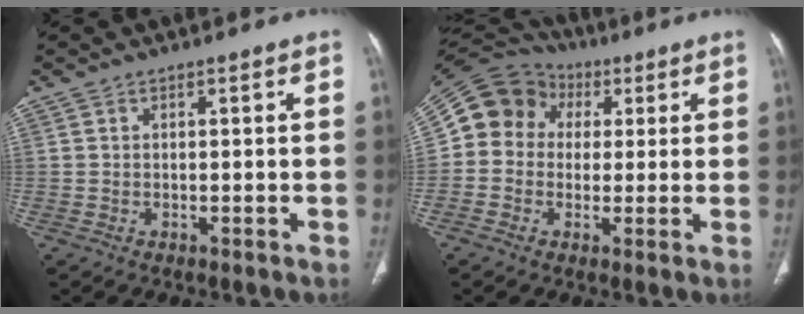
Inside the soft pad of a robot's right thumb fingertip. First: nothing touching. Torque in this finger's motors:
{"motor_torque": [1.60, 1.48, 0.63, -0.67, 0.22]}